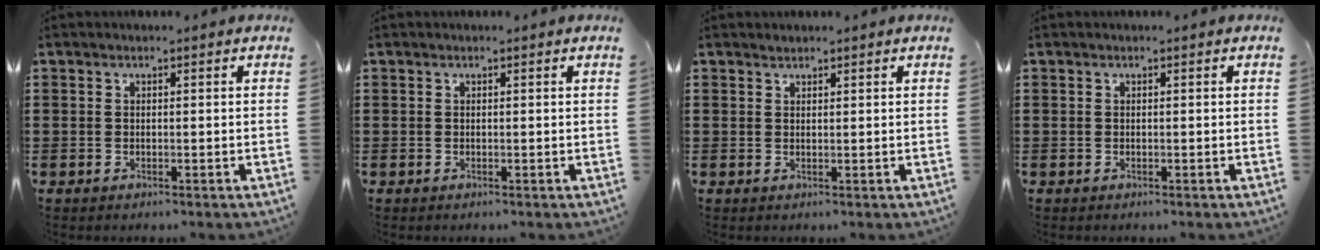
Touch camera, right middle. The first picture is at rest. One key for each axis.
{"total": 0.0}
{"total": 0.8, "fx": 0.8, "fy": 0.1, "fz": -0.2, "tx": 0.002, "ty": -0.001, "tz": 0.015}
{"total": 0.0}